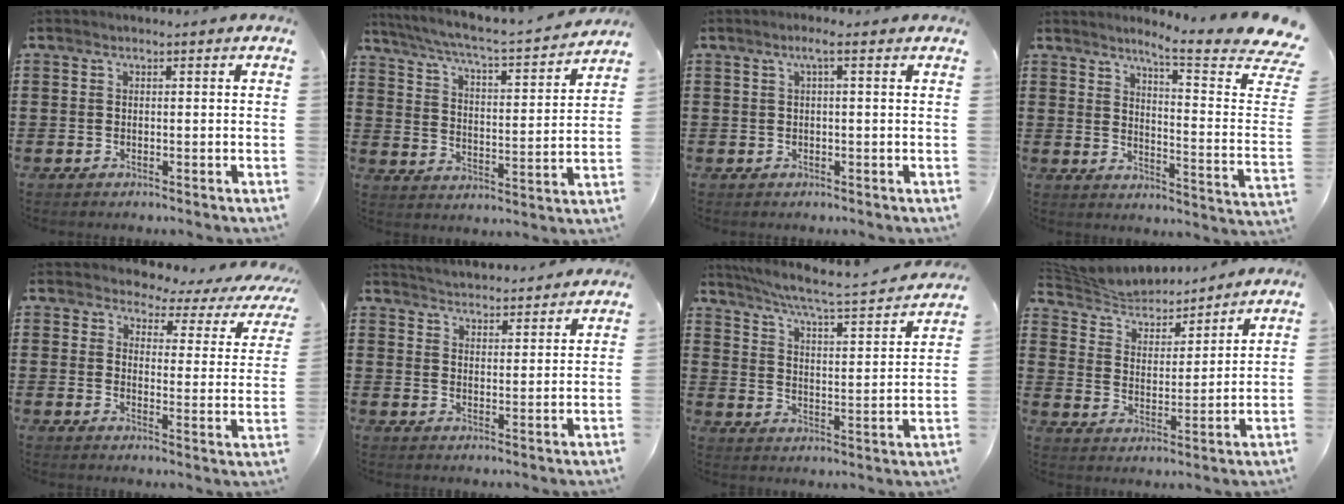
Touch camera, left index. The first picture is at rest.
{"total": 3.9, "force": [3.5, -0.3, 1.6], "torque": [-0.054, -0.039, 0.048]}
{"total": 1.8, "force": [0.6, 0.0, 1.7], "torque": [-0.033, 0.002, 0.009]}
{"total": 6.3, "force": [5.0, -0.8, 3.7], "torque": [-0.071, -0.054, 0.072]}
{"total": 3.1, "force": [2.3, 1.7, 1.2], "torque": [-0.041, -0.011, 0.031]}
{"total": 4.1, "force": [4.1, -0.2, -0.2], "torque": [-0.011, -0.024, 0.073]}
{"total": 4.8, "force": [4.1, -0.4, 2.4], "torque": [-0.067, -0.038, 0.058]}
{"total": 5.3, "force": [5.1, 1.1, 0.7], "torque": [-0.045, -0.033, 0.086]}